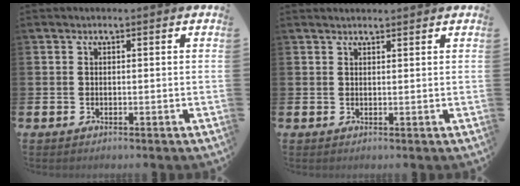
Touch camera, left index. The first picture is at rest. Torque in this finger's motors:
{"motor_torque": [-0.29, -1.69, -0.72, -0.06]}